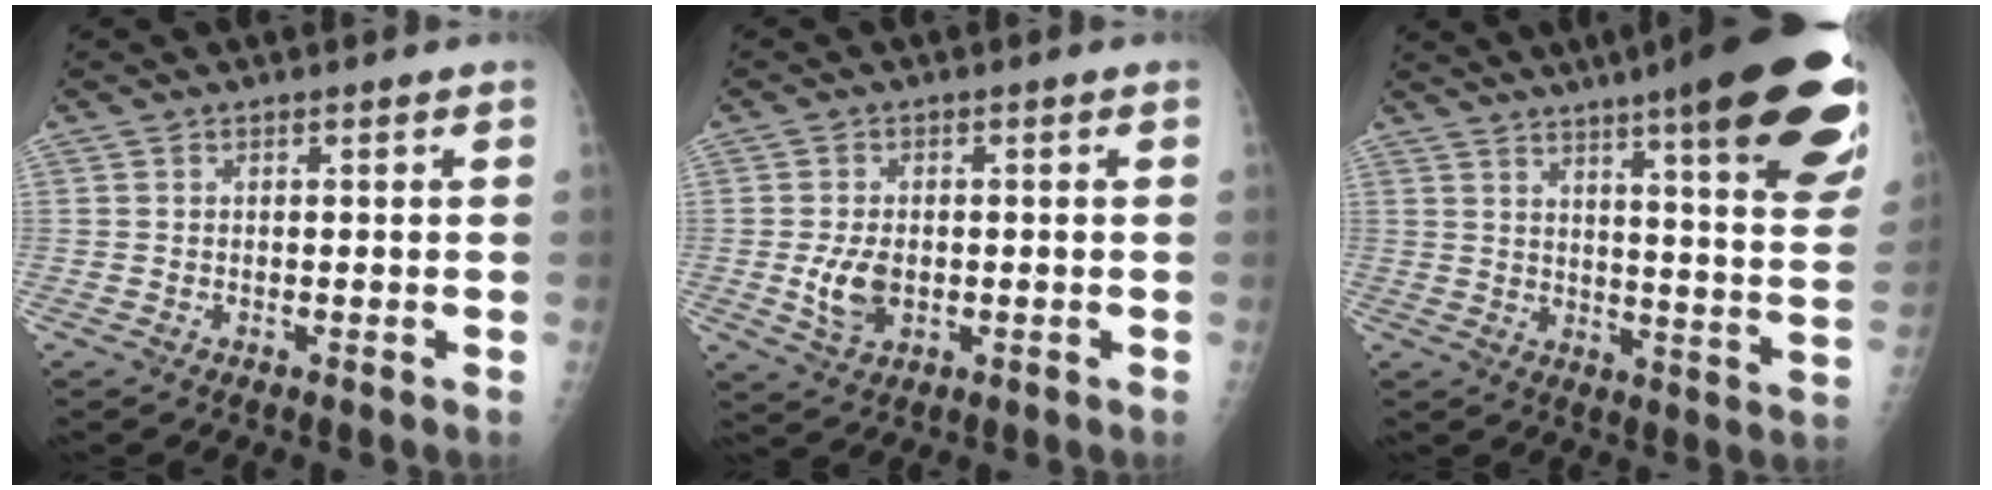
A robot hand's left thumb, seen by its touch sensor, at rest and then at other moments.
{"total": 6.0, "force": [-0.9, 3.9, 4.5], "torque": [-0.079, 0.000, -0.009]}
{"total": 26.9, "force": [16.3, 4.3, 20.9], "torque": [-0.236, -0.055, 0.214]}